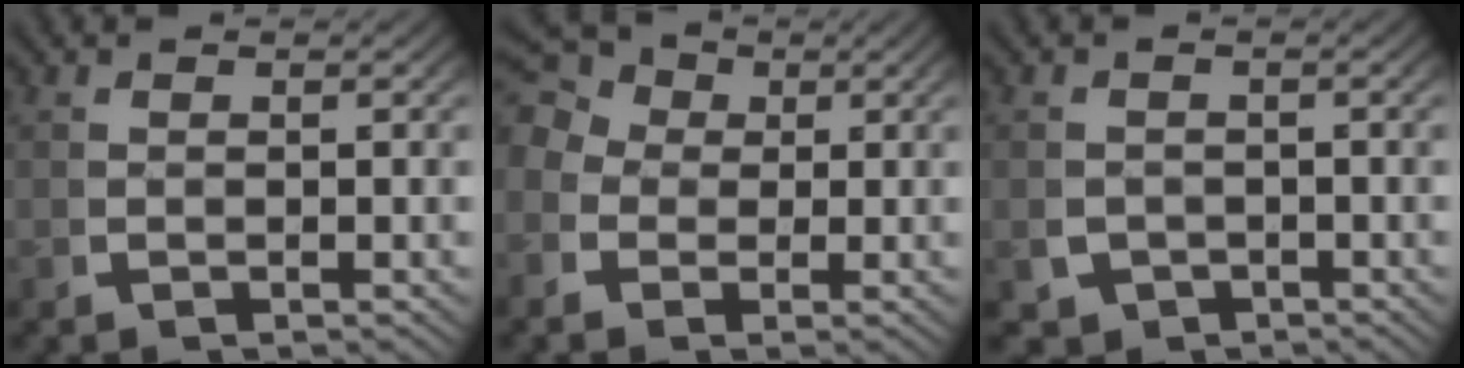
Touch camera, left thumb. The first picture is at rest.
{"total": 7.3, "force": [2.9, 5.4, 3.9], "torque": [-0.059, 0.020, 0.025]}
{"total": 3.7, "force": [-2.1, 2.9, 0.9], "torque": [-0.017, -0.027, -0.029]}